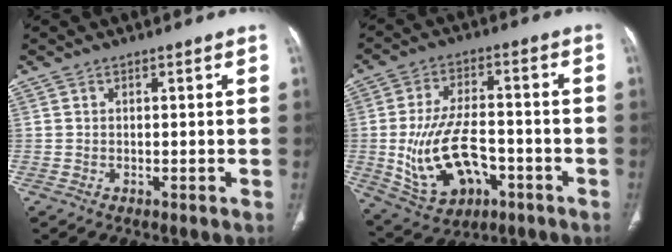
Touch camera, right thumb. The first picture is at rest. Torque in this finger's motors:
{"motor_torque": [2.35, 1.90, 1.44, -0.79, 0.42]}